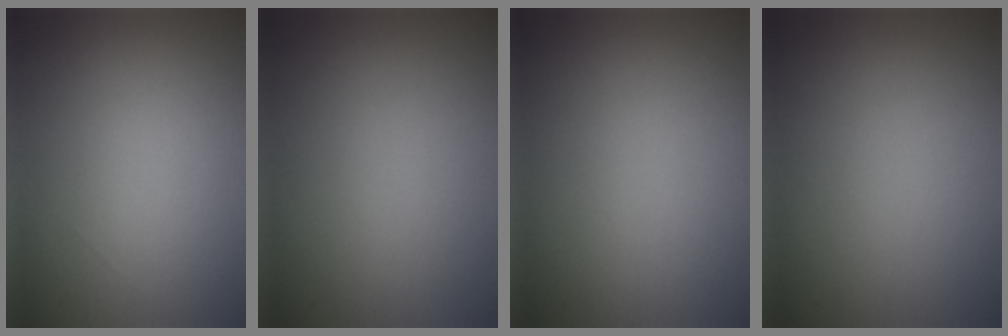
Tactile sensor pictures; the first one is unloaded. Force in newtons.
{"total": 0.0}
{"total": 0.0}
{"total": 0.0}